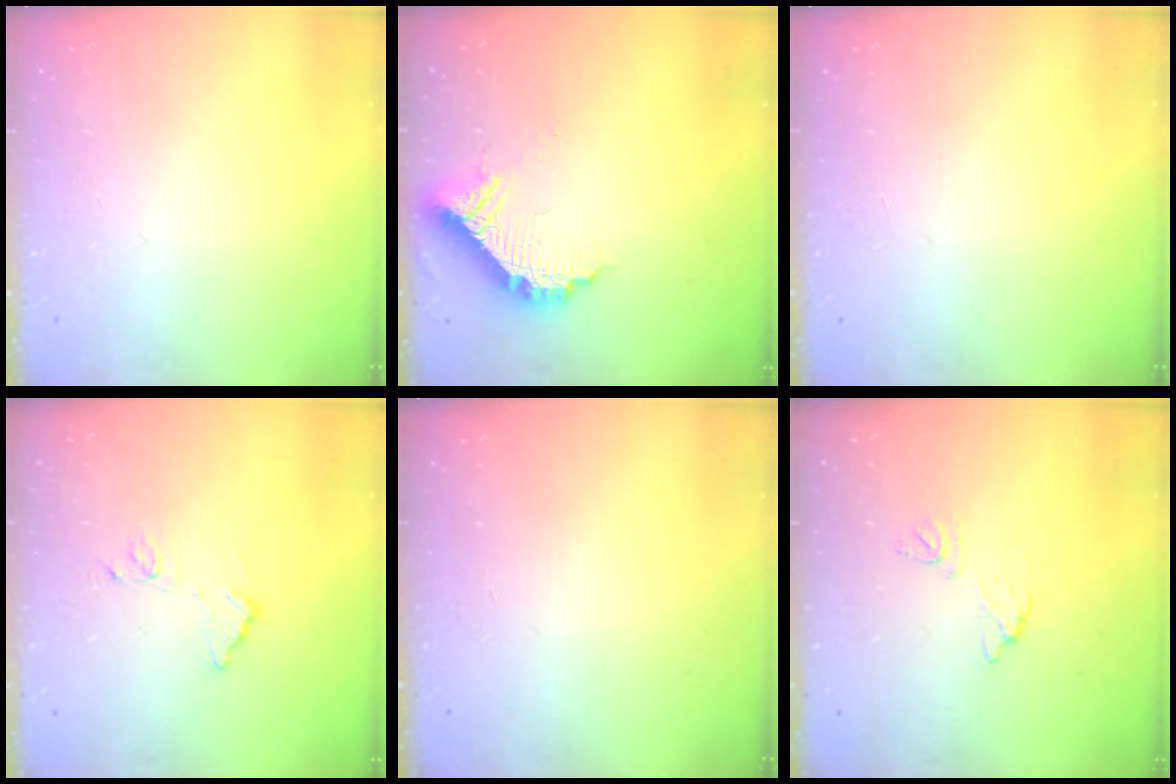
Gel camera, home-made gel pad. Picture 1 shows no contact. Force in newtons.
{"total": 10.8, "press": 10.8, "slide": 0.1}
{"total": 0.0}
{"total": 8.0, "press": 8.0, "slide": 0.4}
{"total": 0.0}
{"total": 6.6, "press": 6.6, "slide": 0.4}